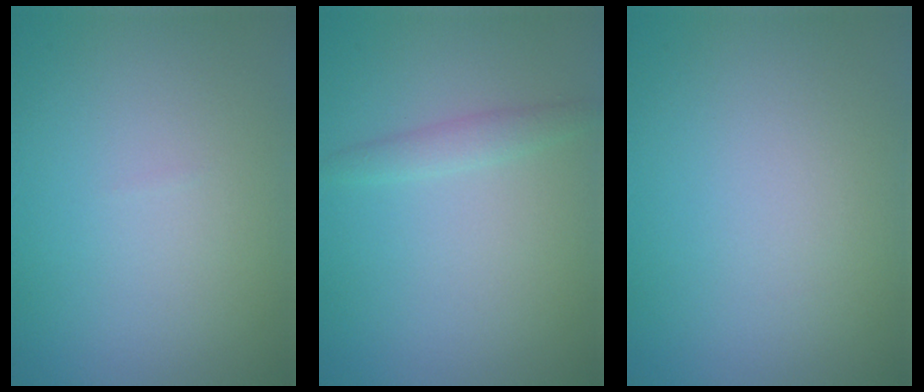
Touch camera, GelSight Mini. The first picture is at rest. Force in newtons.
{"total": 1.3, "press": 1.3, "slide": 0.0}
{"total": 0.0}